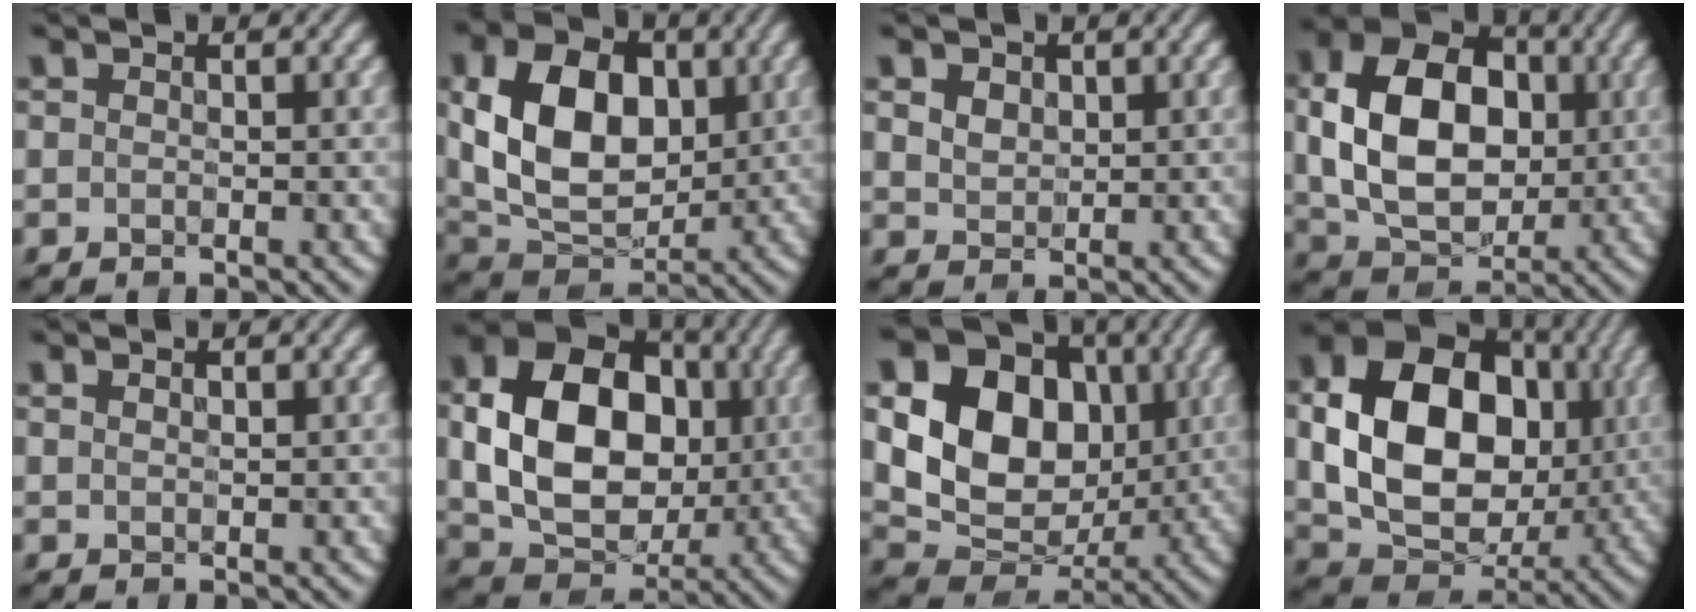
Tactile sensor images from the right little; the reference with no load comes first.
{"total": 10.4, "force": [1.2, 7.0, 7.6], "torque": [-0.153, 0.001, 0.017]}
{"total": 2.4, "force": [0.9, 1.8, 1.3], "torque": [-0.036, 0.002, 0.016]}
{"total": 11.3, "force": [0.4, 8.1, 7.9], "torque": [-0.152, 0.004, 0.006]}
{"total": 0.6, "force": [0.4, 0.3, 0.4], "torque": [-0.005, 0.004, 0.007]}
{"total": 12.7, "force": [0.4, 9.5, 8.5], "torque": [-0.162, -0.005, 0.010]}
{"total": 13.6, "force": [2.0, 10.6, 8.3], "torque": [-0.148, 0.016, 0.028]}
{"total": 14.4, "force": [0.6, 10.8, 9.5], "torque": [-0.180, -0.006, 0.013]}